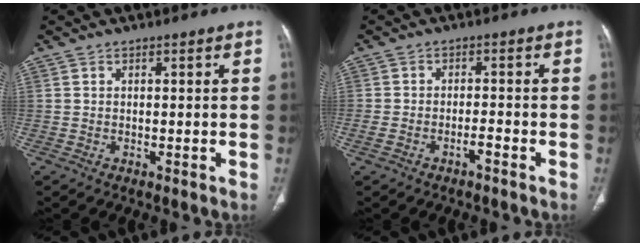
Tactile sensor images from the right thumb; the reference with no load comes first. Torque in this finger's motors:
{"motor_torque": [2.31, 0.80, 0.12, 0.04, 0.03]}